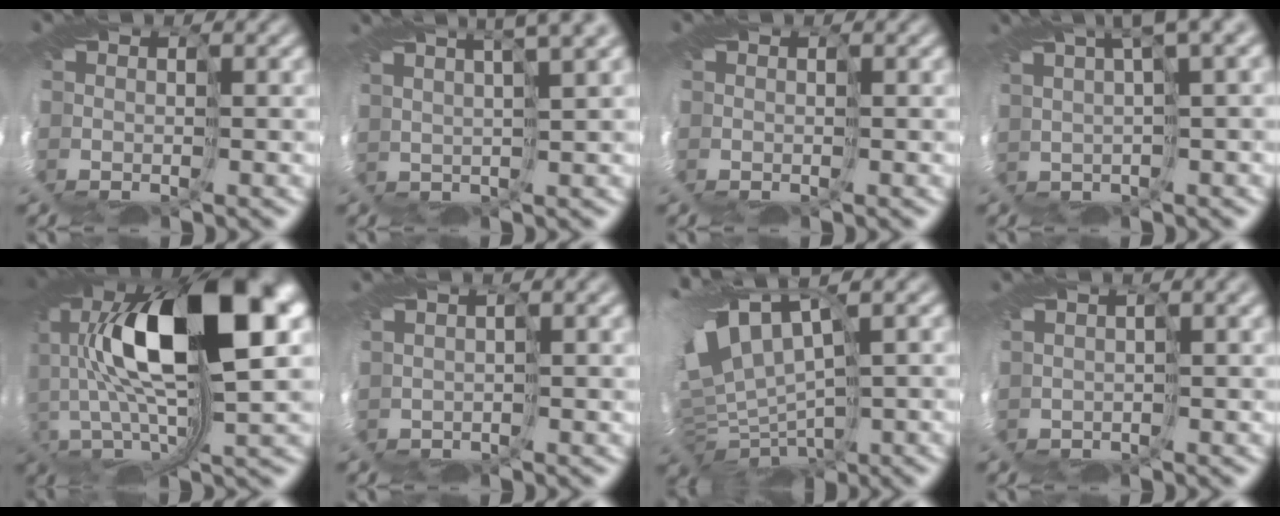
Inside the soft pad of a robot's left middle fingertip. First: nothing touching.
{"total": 4.1, "force": [3.4, -1.4, 1.8], "torque": [0.002, 0.033, 0.023]}
{"total": 0.0}
{"total": 3.9, "force": [2.5, -1.8, 2.4], "torque": [-0.025, 0.014, 0.048]}
{"total": 12.6, "force": [2.7, 4.4, 11.4], "torque": [-0.211, -0.004, 0.043]}
{"total": 2.7, "force": [0.9, -2.3, -1.2], "torque": [0.022, 0.005, 0.009]}
{"total": 7.6, "force": [1.7, 2.6, 7.0], "torque": [-0.139, -0.003, 0.061]}
{"total": 2.4, "force": [1.1, -2.0, -0.7], "torque": [0.014, 0.010, 0.013]}